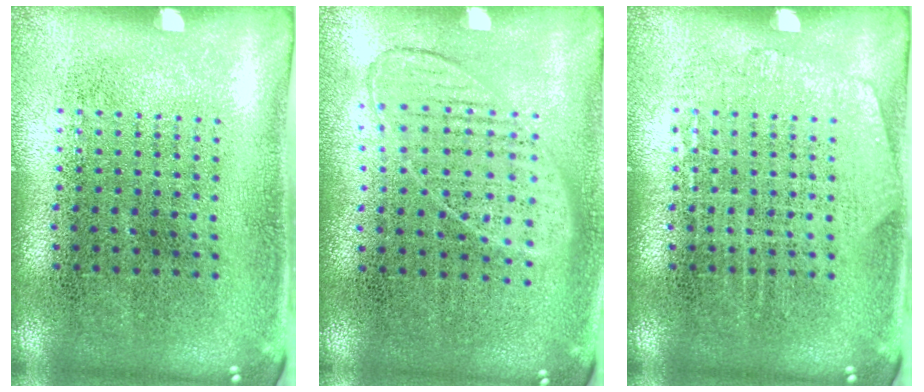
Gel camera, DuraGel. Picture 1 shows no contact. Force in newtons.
{"total": 0.9, "press": 0.9, "slide": 0.4}
{"total": 1.0, "press": 1.0, "slide": 0.1}